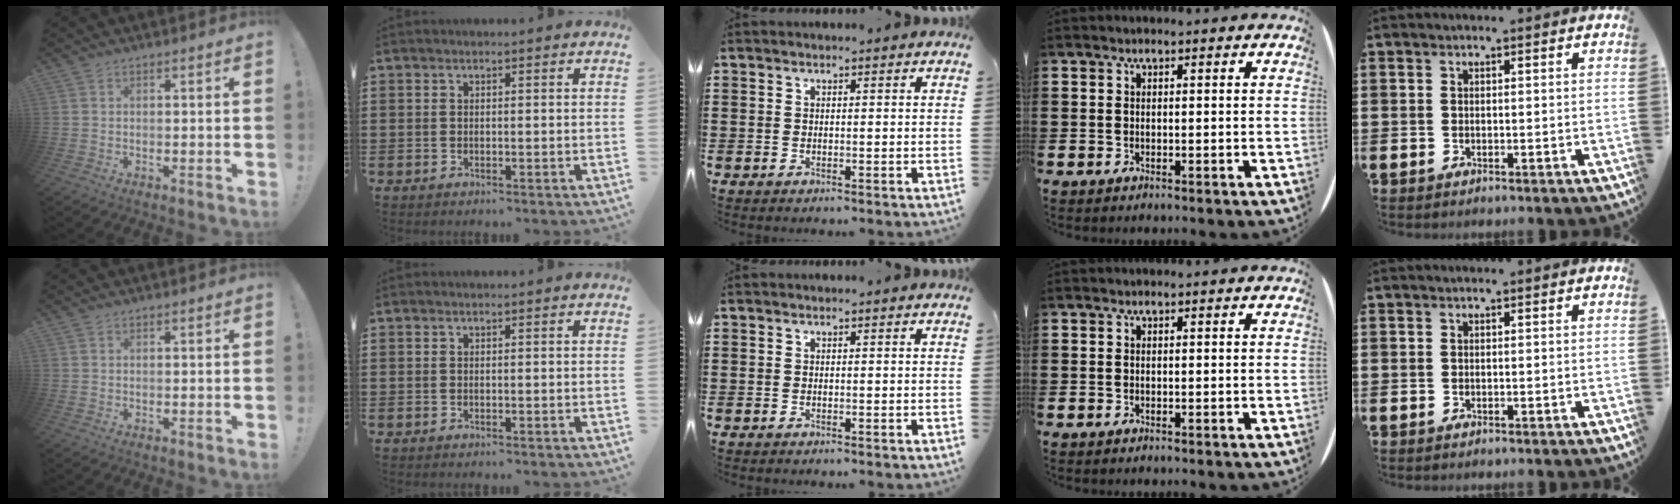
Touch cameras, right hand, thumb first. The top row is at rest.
{}